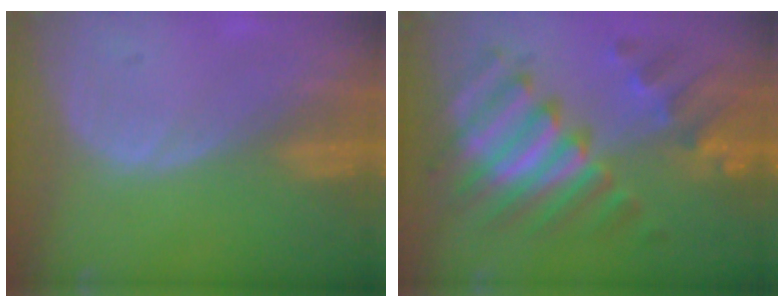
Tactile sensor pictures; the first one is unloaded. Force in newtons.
{"total": 10.9, "press": 10.9, "slide": 0.9}